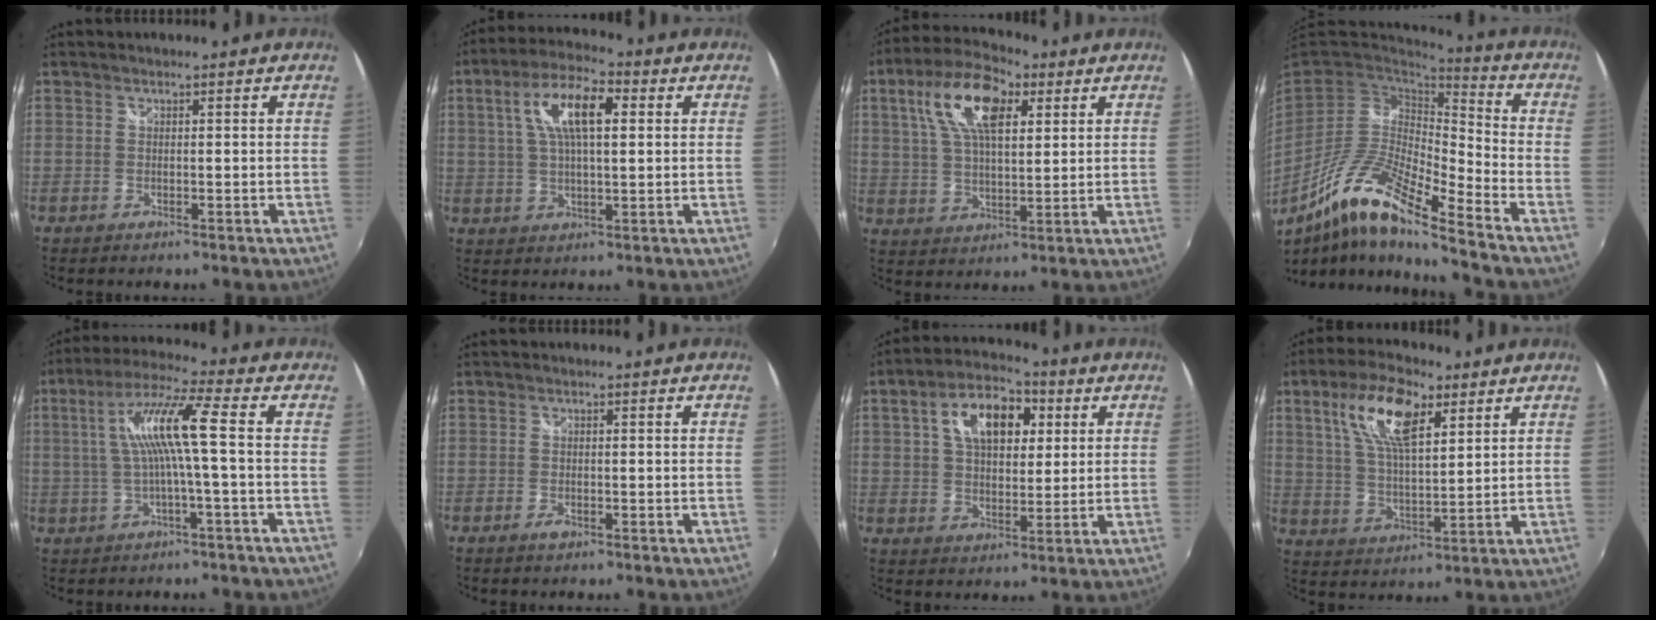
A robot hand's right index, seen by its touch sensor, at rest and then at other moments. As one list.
[{"total": 11.0, "force": [3.1, 4.0, 9.8], "torque": [-0.183, 0.023, 0.053]}, {"total": 13.9, "force": [5.5, 6.3, 11.1], "torque": [-0.211, 0.029, 0.097]}, {"total": 16.4, "force": [-10.4, 2.7, 12.5], "torque": [-0.232, -0.023, -0.209]}, {"total": 10.1, "force": [0.2, -0.2, 10.1], "torque": [-0.195, 0.012, 0.009]}, {"total": 1.3, "force": [-0.7, 0.7, 0.9], "torque": [-0.016, -0.001, -0.011]}, {"total": 12.7, "force": [4.3, 7.3, 9.5], "torque": [-0.162, 0.034, 0.068]}, {"total": 12.7, "force": [6.0, 4.9, 10.0], "torque": [-0.193, 0.018, 0.114]}]